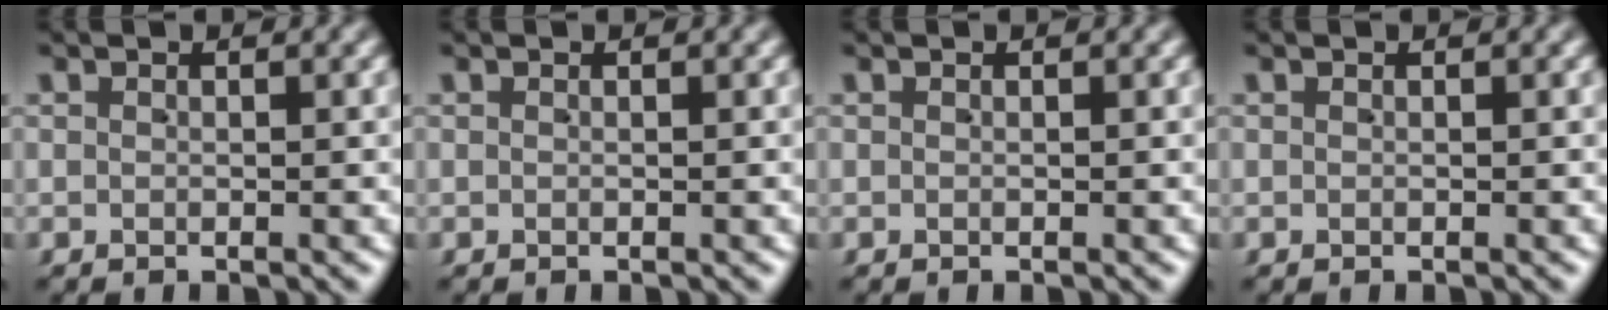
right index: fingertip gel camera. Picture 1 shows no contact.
{"total": 0.0}
{"total": 0.0}
{"total": 0.0}